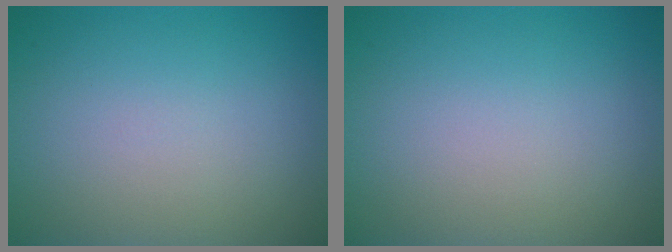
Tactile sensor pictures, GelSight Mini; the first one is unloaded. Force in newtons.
{"total": 0.0}